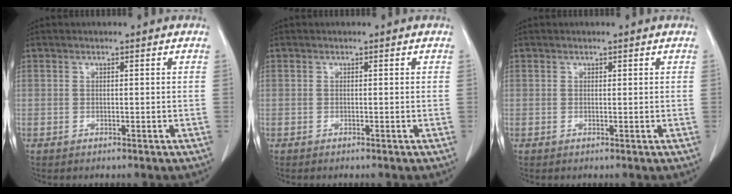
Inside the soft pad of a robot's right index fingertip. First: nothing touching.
{"total": 0.0}
{"total": 0.0}